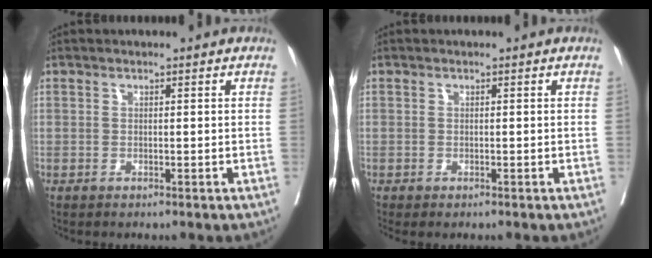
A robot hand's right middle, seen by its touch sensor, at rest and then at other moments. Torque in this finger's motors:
{"motor_torque": [1.00, -1.14, 0.13, 0.06]}